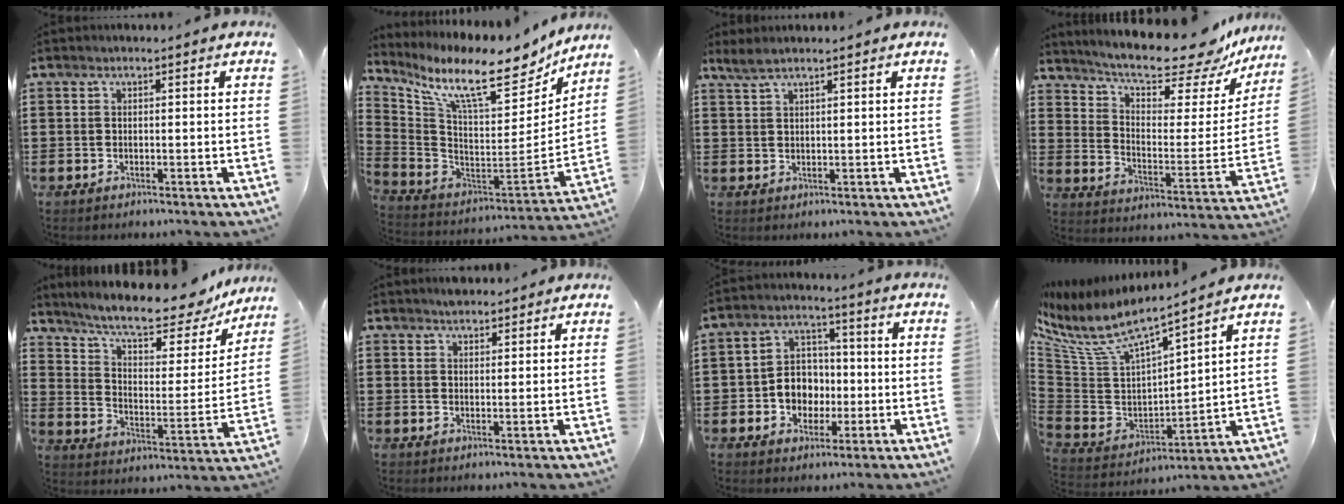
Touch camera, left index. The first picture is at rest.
{"total": 12.8, "force": [9.4, 2.6, 8.4], "torque": [-0.181, -0.069, 0.154]}
{"total": 2.1, "force": [1.7, 0.1, 1.2], "torque": [-0.028, 0.001, 0.032]}
{"total": 12.5, "force": [10.6, 2.3, 6.2], "torque": [-0.121, -0.075, 0.175]}
{"total": 11.3, "force": [9.8, 1.8, 5.4], "torque": [-0.118, -0.062, 0.162]}
{"total": 1.9, "force": [1.8, 0.6, 0.2], "torque": [-0.008, 0.003, 0.035]}
{"total": 6.5, "force": [-1.4, 5.7, 2.7], "torque": [-0.057, 0.016, -0.026]}
{"total": 7.1, "force": [5.0, 1.9, 4.6], "torque": [-0.117, -0.041, 0.081]}